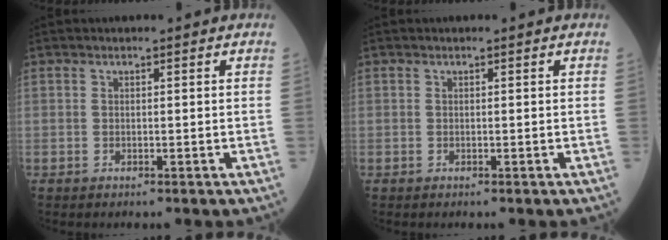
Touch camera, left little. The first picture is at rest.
{"total": 0.0}